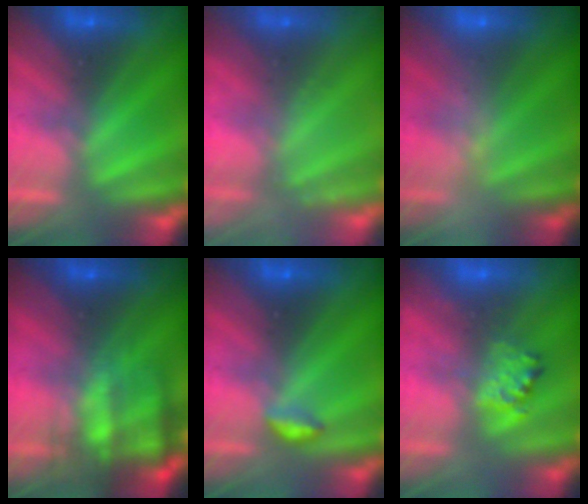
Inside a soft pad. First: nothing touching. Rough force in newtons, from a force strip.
{"total": 2.2}
{"total": 2.5}
{"total": 5.8}
{"total": 2.9}
{"total": 2.3}